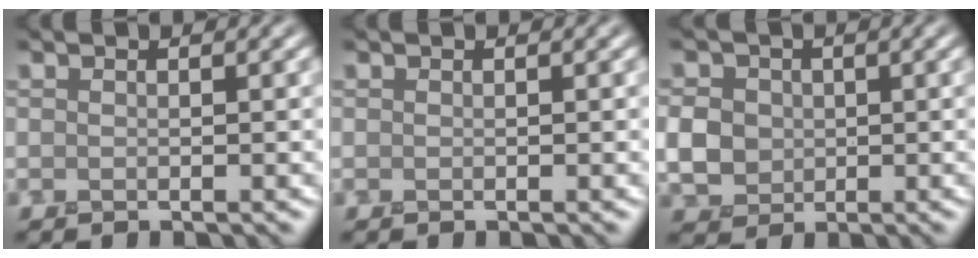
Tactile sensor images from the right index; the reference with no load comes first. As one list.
[{"total": 0.0}, {"total": 3.9, "force": [-0.1, 3.5, 1.8], "torque": [-0.047, 0.001, -0.003]}]